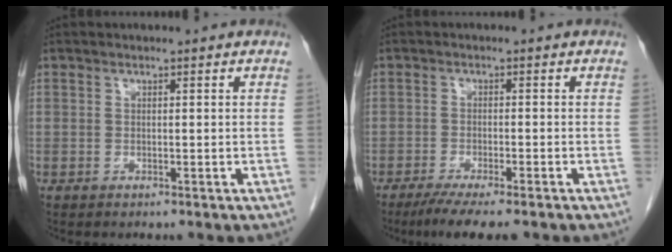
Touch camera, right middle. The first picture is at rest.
{"total": 7.4, "force": [-5.7, 0.6, 4.7], "torque": [-0.074, -0.019, -0.087]}